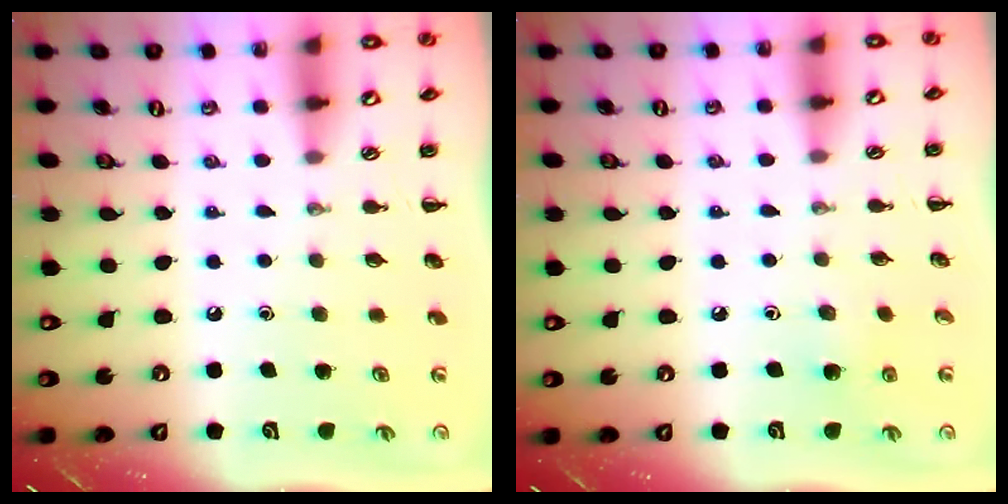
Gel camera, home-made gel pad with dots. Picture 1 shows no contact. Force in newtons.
{"total": 3.1, "press": 2.9, "slide": 1.0}